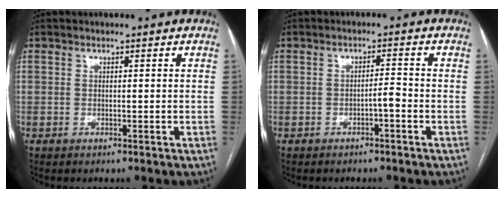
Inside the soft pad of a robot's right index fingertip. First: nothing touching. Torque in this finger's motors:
{"motor_torque": [0.16, 0.01, 0.04, 0.02]}